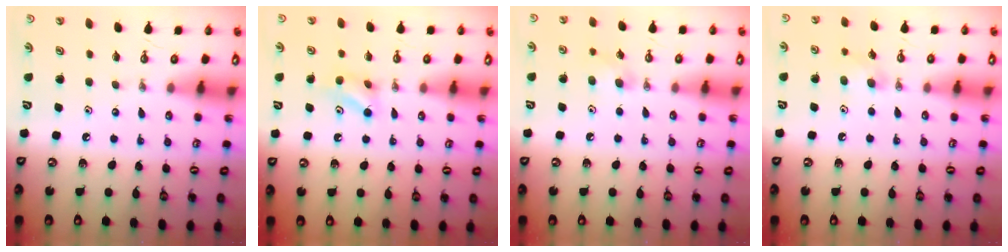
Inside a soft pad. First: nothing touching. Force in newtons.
{"total": 5.3, "press": 5.2, "slide": 0.6}
{"total": 7.2, "press": 7.0, "slide": 1.9}
{"total": 7.2, "press": 7.0, "slide": 1.9}